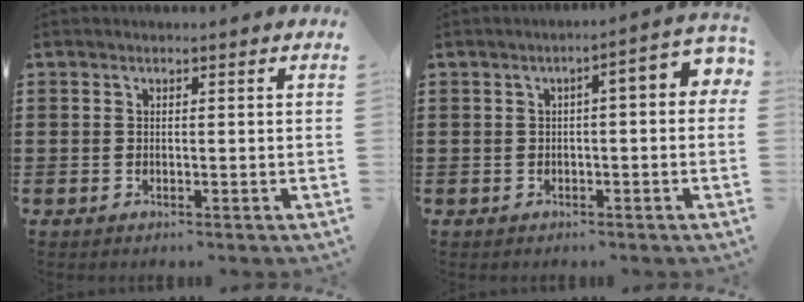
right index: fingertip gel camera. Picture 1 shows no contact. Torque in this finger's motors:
{"motor_torque": [0.96, -0.18, 0.27, 0.04]}